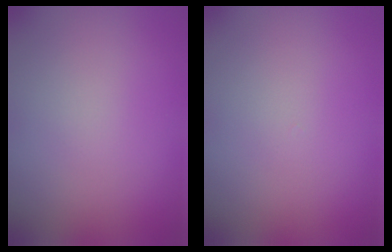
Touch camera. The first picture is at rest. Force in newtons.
{"total": 0.0}